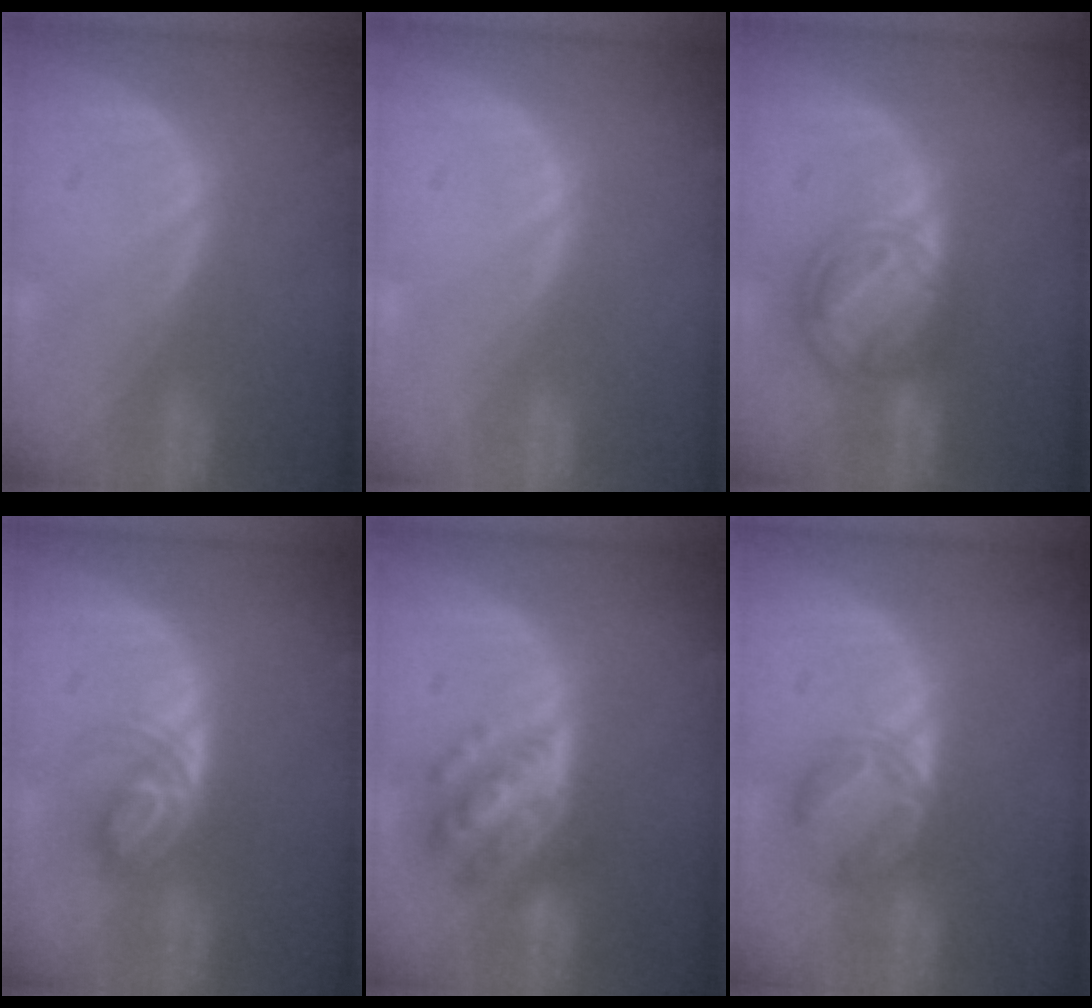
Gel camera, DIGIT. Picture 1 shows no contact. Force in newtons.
{"total": 0.0}
{"total": 8.1, "press": 6.9, "slide": 4.1}
{"total": 5.7, "press": 5.1, "slide": 2.6}
{"total": 7.6, "press": 7.6, "slide": 0.6}
{"total": 5.6, "press": 5.4, "slide": 1.1}